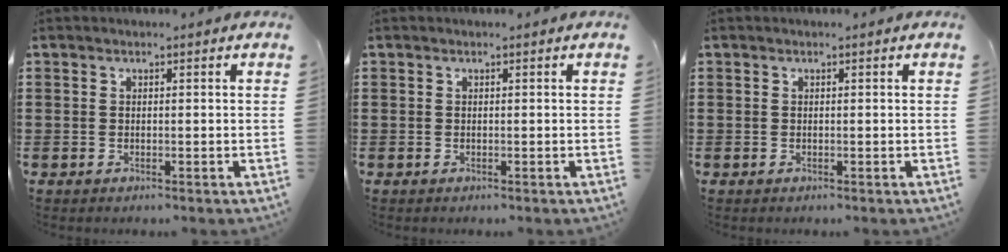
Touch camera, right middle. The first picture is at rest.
{"total": 0.0}
{"total": 0.0}